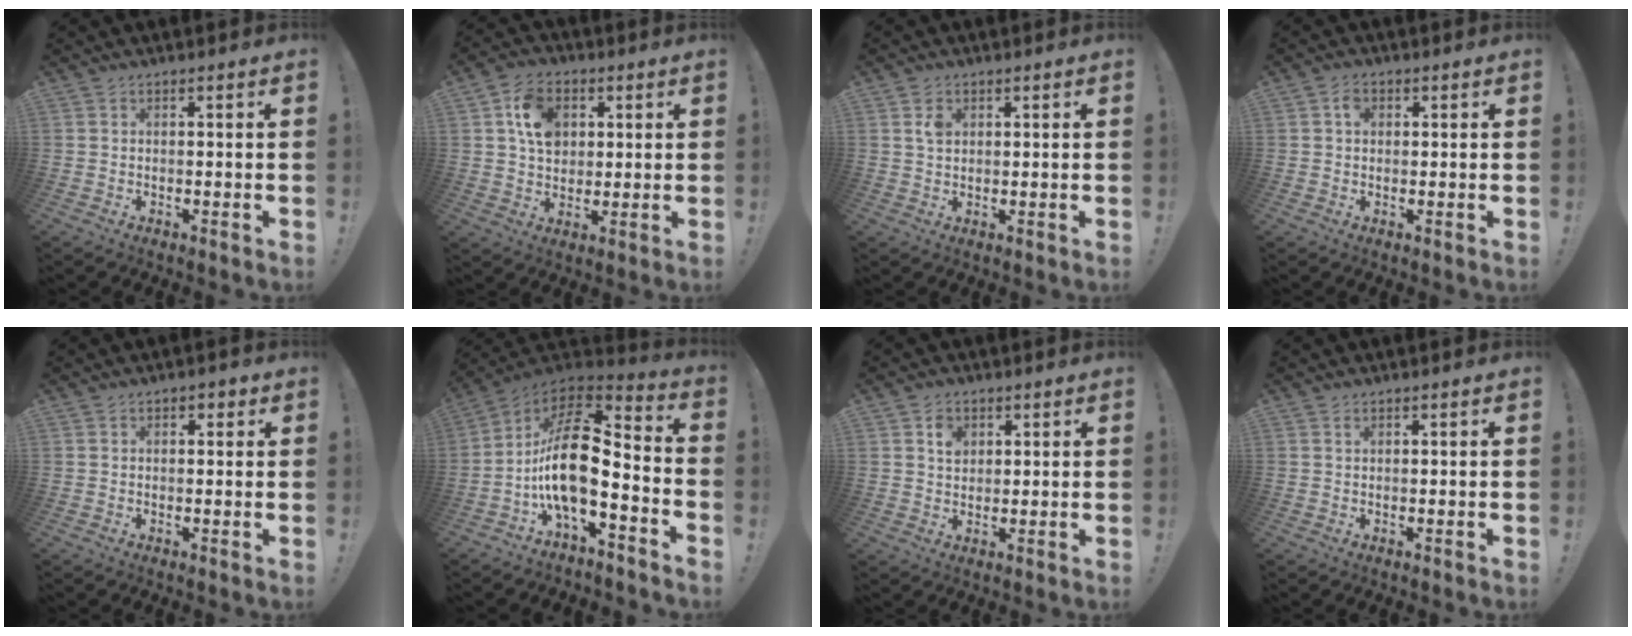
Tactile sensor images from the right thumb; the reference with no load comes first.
{"total": 11.6, "force": [3.6, 9.0, 6.2], "torque": [-0.092, 0.001, 0.072]}
{"total": 2.9, "force": [1.3, 2.0, 1.5], "torque": [-0.013, -0.005, 0.020]}
{"total": 2.8, "force": [0.6, 2.3, 1.5], "torque": [-0.013, 0.000, 0.005]}
{"total": 1.3, "force": [0.2, 1.1, 0.7], "torque": [-0.005, 0.002, 0.000]}
{"total": 16.6, "force": [-2.2, 6.5, 15.1], "torque": [-0.291, 0.008, -0.042]}
{"total": 4.3, "force": [1.7, 3.5, 1.8], "torque": [-0.018, -0.006, 0.028]}
{"total": 0.6, "force": [0.4, 0.3, 0.3], "torque": [-0.003, -0.001, 0.006]}